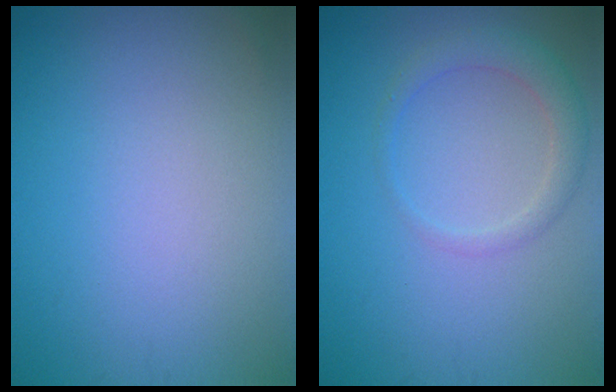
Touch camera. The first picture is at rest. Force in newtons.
{"total": 2.2, "press": 2.2, "slide": 0.3}